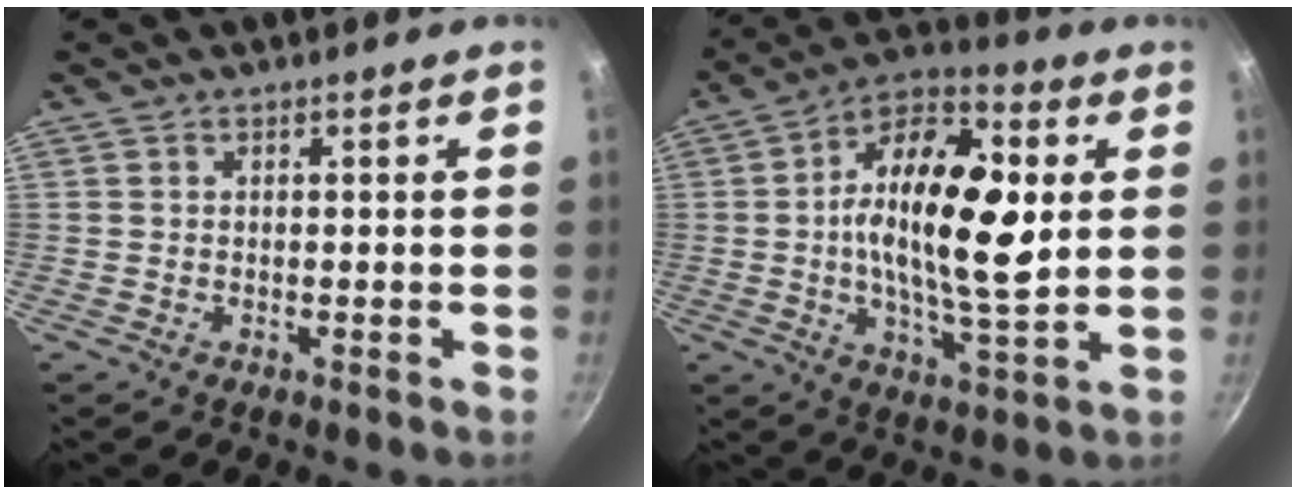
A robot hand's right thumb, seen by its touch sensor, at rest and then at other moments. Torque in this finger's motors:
{"motor_torque": [0.27, 0.52, 0.87, 0.33, 0.18]}